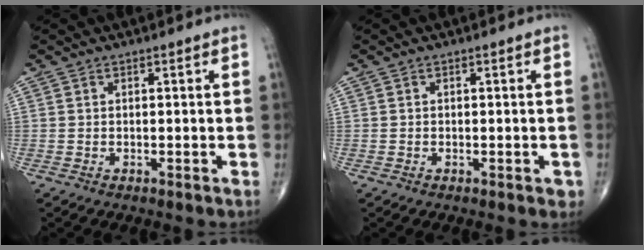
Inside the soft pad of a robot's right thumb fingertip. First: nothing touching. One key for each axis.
{"total": 1.2, "fx": -0.5, "fy": 0.7, "fz": 0.8, "tx": -0.002, "ty": 0.001, "tz": -0.008}